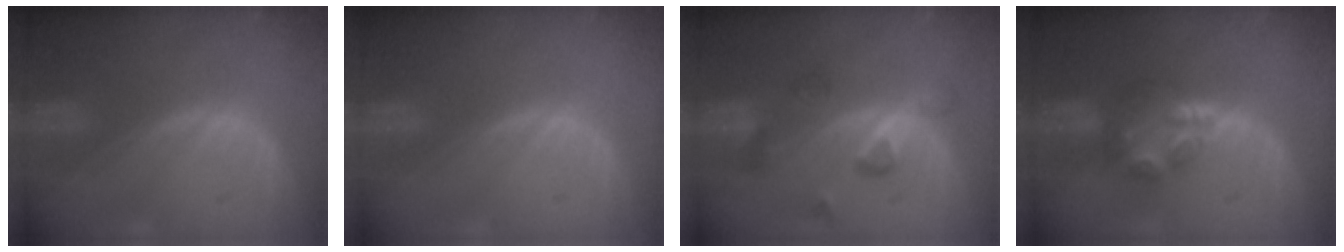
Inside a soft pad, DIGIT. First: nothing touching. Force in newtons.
{"total": 0.0}
{"total": 5.5, "press": 5.5, "slide": 0.7}
{"total": 6.1, "press": 5.3, "slide": 3.0}